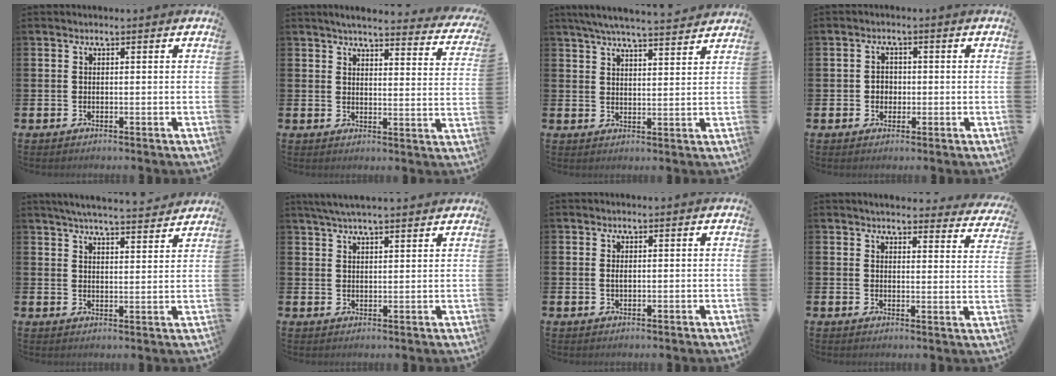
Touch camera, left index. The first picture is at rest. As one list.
[{"total": 4.4, "force": [4.1, 0.3, 1.4], "torque": [-0.030, -0.032, 0.067]}, {"total": 6.1, "force": [5.8, 0.2, 1.9], "torque": [-0.046, -0.027, 0.102]}, {"total": 2.1, "force": [-0.1, 1.9, 0.7], "torque": [-0.005, 0.003, -0.009]}, {"total": 5.3, "force": [5.2, 0.1, 1.0], "torque": [-0.028, -0.030, 0.091]}, {"total": 4.4, "force": [4.1, 0.3, 1.6], "torque": [-0.037, -0.008, 0.073]}, {"total": 0.6, "force": [0.1, 0.3, 0.6], "torque": [-0.006, 0.000, 0.001]}, {"total": 3.8, "force": [3.7, 0.4, 0.4], "torque": [-0.008, -0.029, 0.062]}]